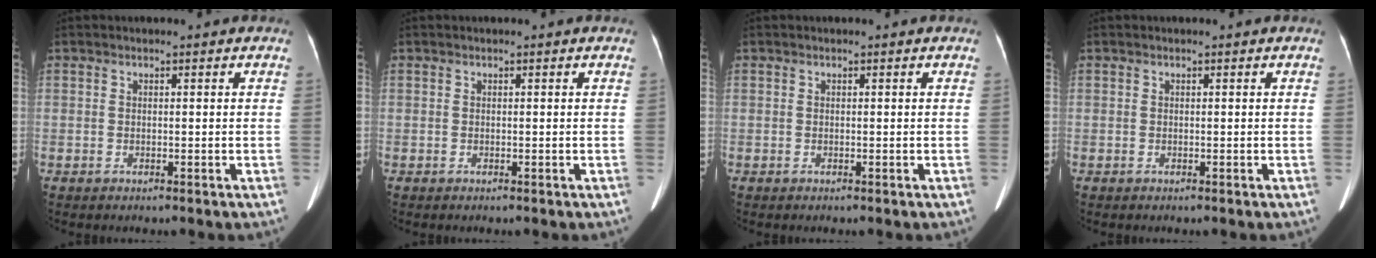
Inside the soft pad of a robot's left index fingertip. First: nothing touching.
{"total": 0.0}
{"total": 0.0}
{"total": 0.0}